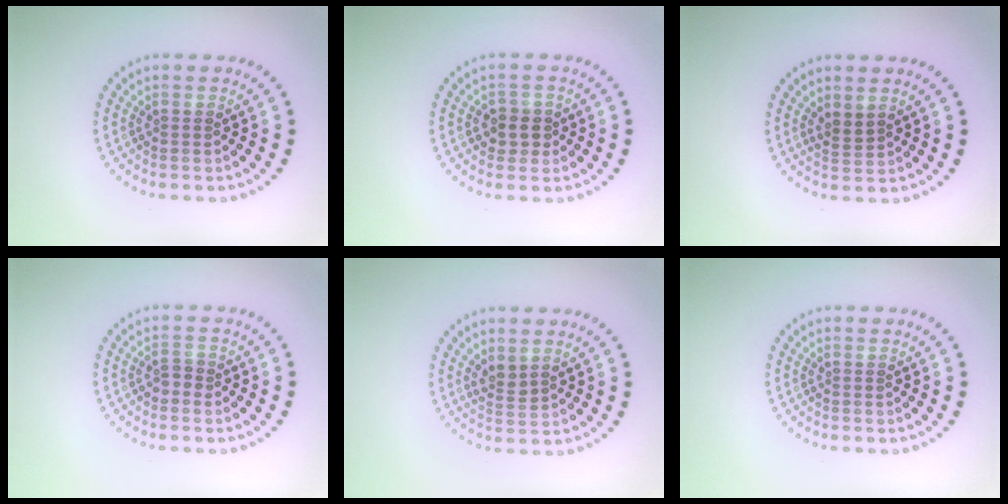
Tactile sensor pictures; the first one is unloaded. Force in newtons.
{"total": 2.1, "press": 1.9, "slide": 0.8}
{"total": 1.4, "press": 1.2, "slide": 0.8}
{"total": 1.2, "press": 1.1, "slide": 0.5}
{"total": 1.5, "press": 1.2, "slide": 0.8}
{"total": 0.0}